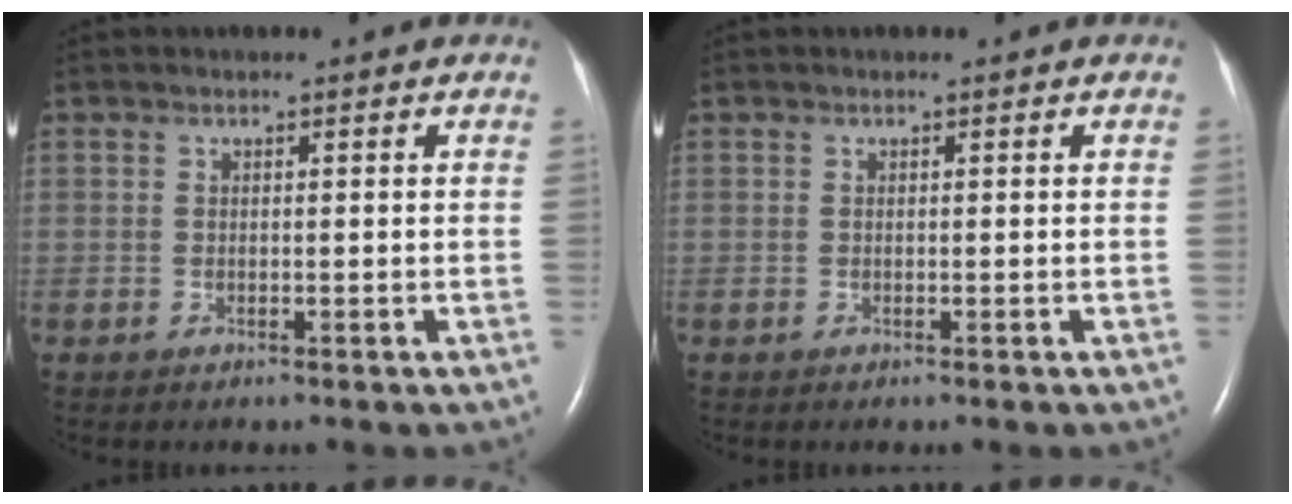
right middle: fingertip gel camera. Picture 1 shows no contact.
{"total": 0.0}